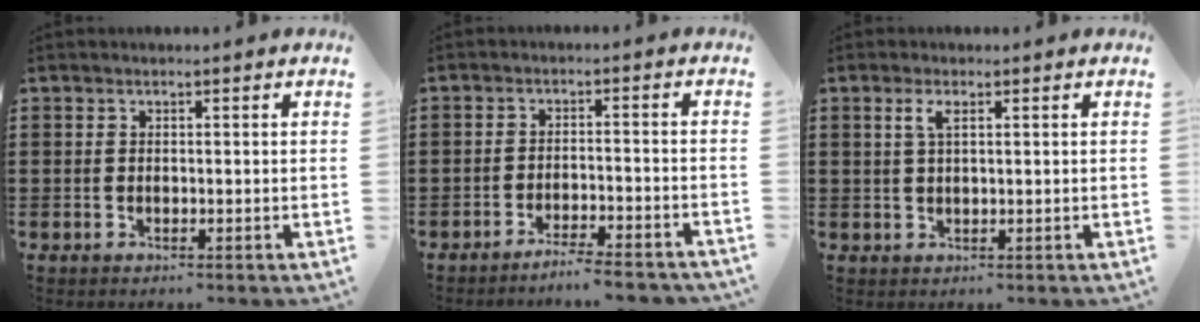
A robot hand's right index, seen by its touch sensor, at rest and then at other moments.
{"total": 3.6, "force": [-3.4, -0.2, 1.1], "torque": [-0.021, 0.000, -0.069]}
{"total": 2.2, "force": [0.9, 0.6, 1.9], "torque": [-0.039, 0.006, 0.014]}